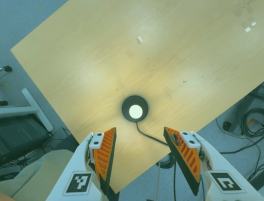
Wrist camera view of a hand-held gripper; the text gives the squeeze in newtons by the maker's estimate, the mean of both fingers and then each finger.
{"total": 0.0}